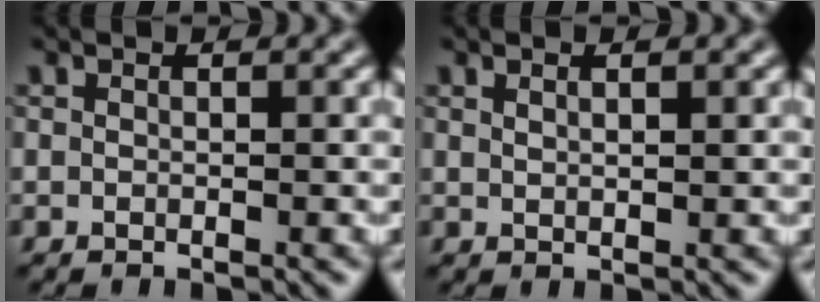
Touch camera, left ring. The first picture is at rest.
{"total": 1.2, "force": [0.9, 0.2, 0.8], "torque": [-0.012, 0.001, 0.015]}